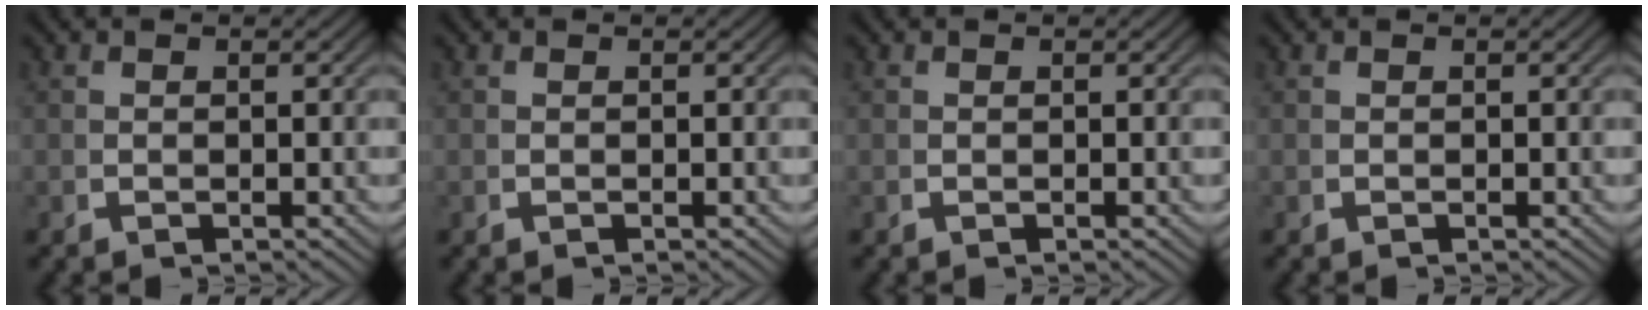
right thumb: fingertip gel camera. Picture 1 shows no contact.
{"total": 0.0}
{"total": 0.0}
{"total": 0.0}